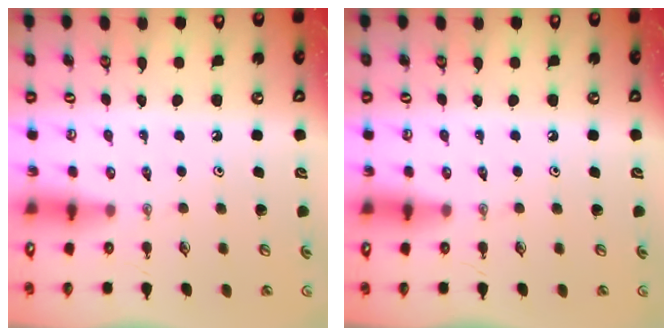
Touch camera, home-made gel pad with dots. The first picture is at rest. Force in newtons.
{"total": 0.0}